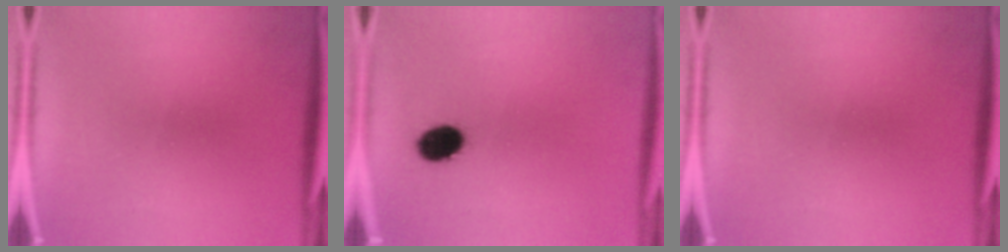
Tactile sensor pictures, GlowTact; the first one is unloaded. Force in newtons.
{"total": 6.2}
{"total": 0.0}